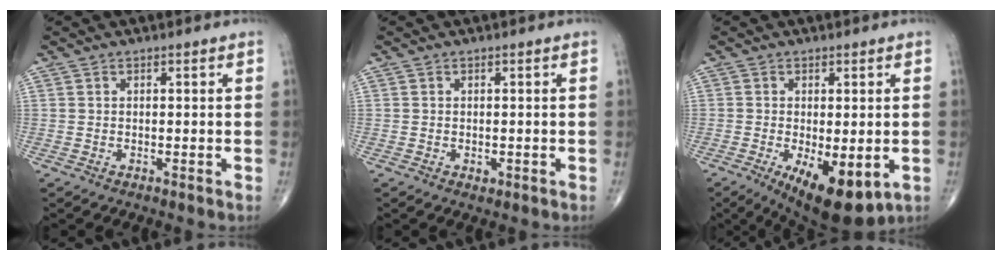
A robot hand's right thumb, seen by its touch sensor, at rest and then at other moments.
{"total": 1.0, "force": [-0.3, 0.7, 0.6], "torque": [-0.008, -0.002, -0.002]}
{"total": 11.9, "force": [-4.1, 5.0, 10.0], "torque": [-0.146, -0.018, -0.050]}